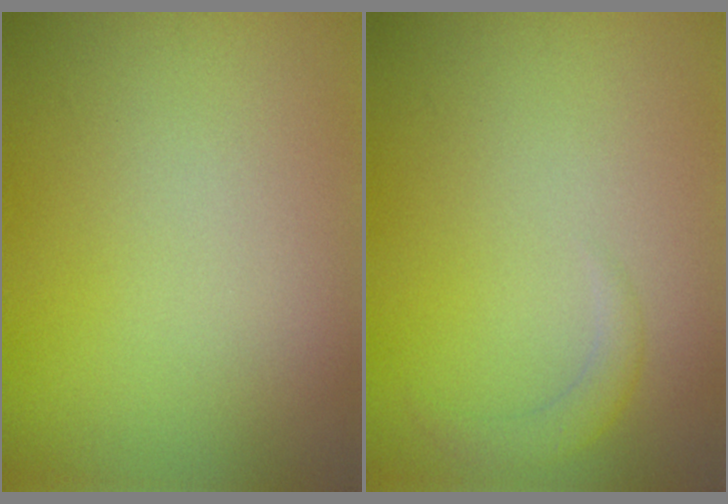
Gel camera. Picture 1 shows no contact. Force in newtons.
{"total": 1.5, "press": 1.5, "slide": 0.1}